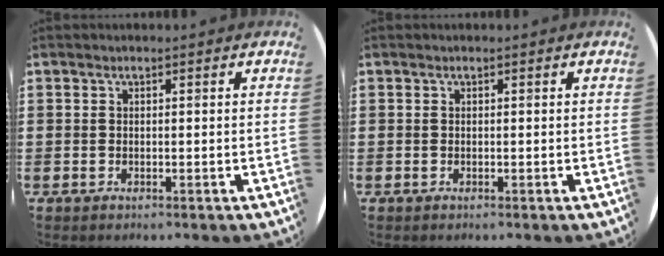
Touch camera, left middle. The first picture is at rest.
{"total": 0.0}